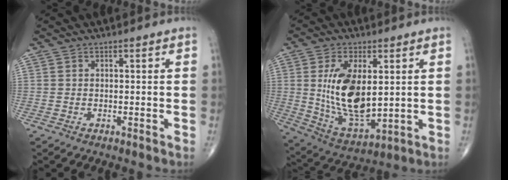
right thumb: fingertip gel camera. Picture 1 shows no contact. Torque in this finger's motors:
{"motor_torque": [1.92, 3.09, 1.81, 0.15, 0.54]}